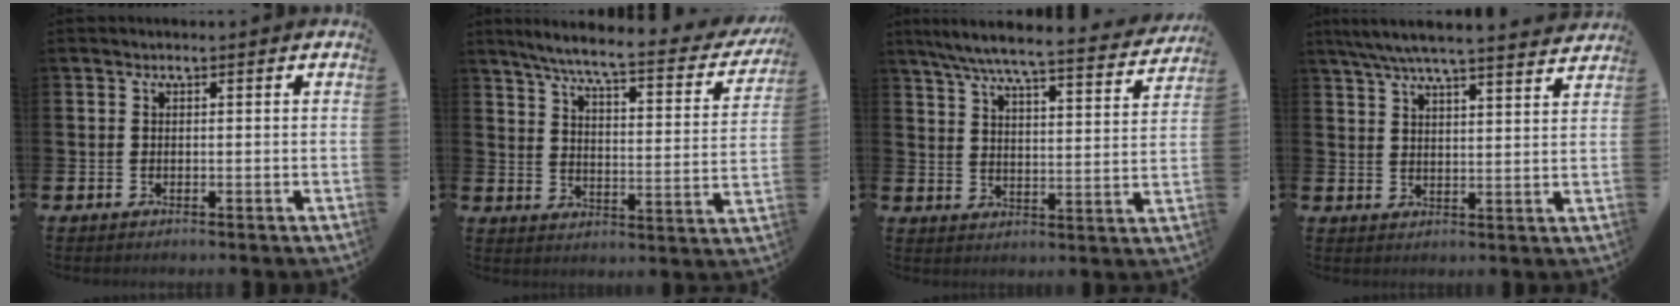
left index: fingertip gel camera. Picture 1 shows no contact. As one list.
[{"total": 6.5, "force": [5.5, 0.5, 3.3], "torque": [-0.085, -0.044, 0.085]}, {"total": 7.0, "force": [6.4, 0.6, 3.0], "torque": [-0.080, -0.046, 0.106]}, {"total": 6.7, "force": [6.4, 0.2, 2.1], "torque": [-0.059, -0.033, 0.114]}]